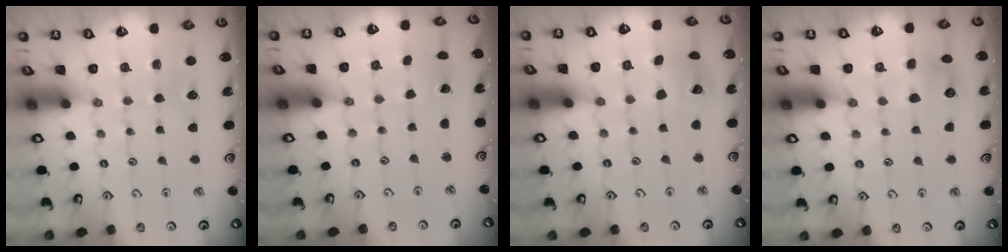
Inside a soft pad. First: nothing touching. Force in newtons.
{"total": 0.0}
{"total": 8.3, "press": 8.2, "slide": 1.2}
{"total": 5.8, "press": 5.7, "slide": 0.6}